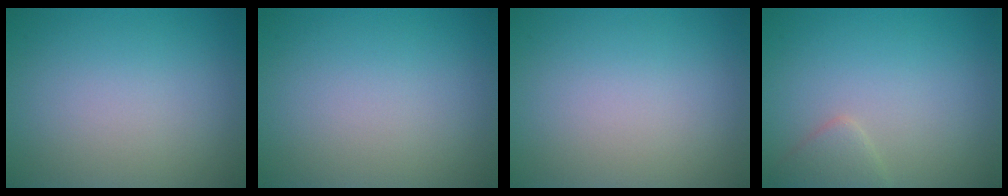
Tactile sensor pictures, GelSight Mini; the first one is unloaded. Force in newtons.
{"total": 0.0}
{"total": 0.0}
{"total": 1.6, "press": 1.6, "slide": 0.1}